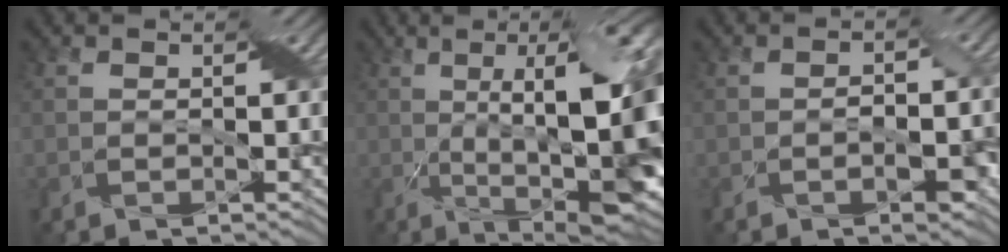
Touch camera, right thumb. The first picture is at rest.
{"total": 20.4, "force": [-0.6, 6.4, 19.4], "torque": [-0.258, 0.015, -0.015]}
{"total": 3.2, "force": [-1.4, 1.4, 2.5], "torque": [-0.042, 0.001, -0.020]}